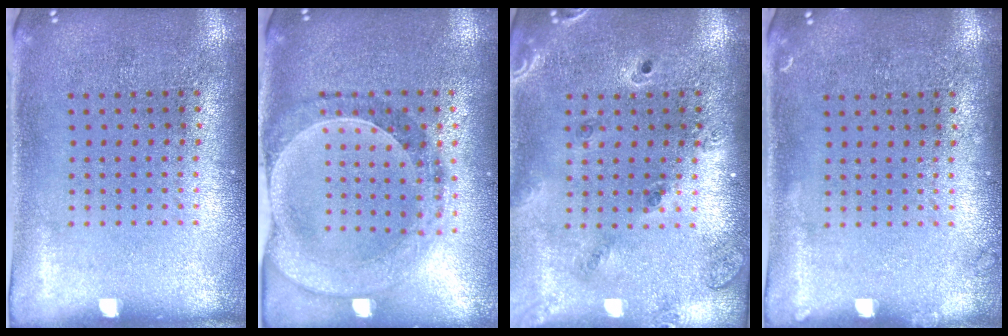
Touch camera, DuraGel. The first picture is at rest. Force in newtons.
{"total": 0.8, "press": 0.7, "slide": 0.3}
{"total": 1.4, "press": 1.3, "slide": 0.3}
{"total": 0.7, "press": 0.7, "slide": 0.2}